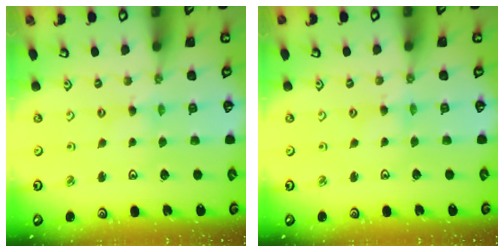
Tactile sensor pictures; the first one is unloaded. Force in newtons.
{"total": 1.5, "press": 1.5, "slide": 0.3}